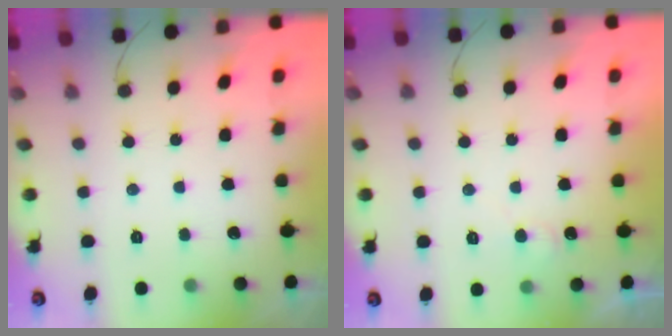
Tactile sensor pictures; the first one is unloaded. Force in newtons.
{"total": 5.0, "press": 4.9, "slide": 0.6}